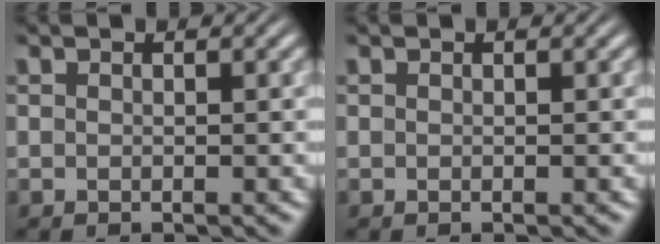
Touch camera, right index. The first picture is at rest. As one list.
[{"total": 0.0}]